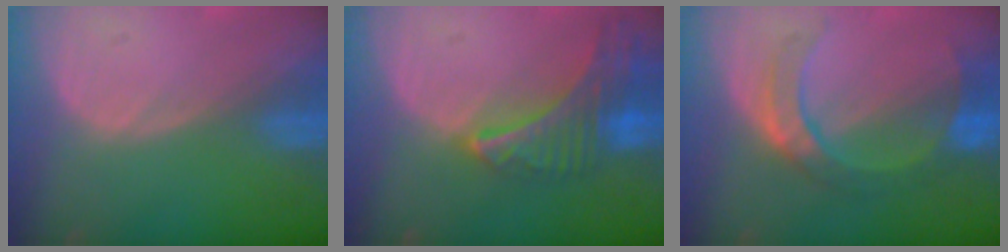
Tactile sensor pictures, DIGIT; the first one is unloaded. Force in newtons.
{"total": 9.0, "press": 7.9, "slide": 4.3}
{"total": 7.3, "press": 7.2, "slide": 1.5}